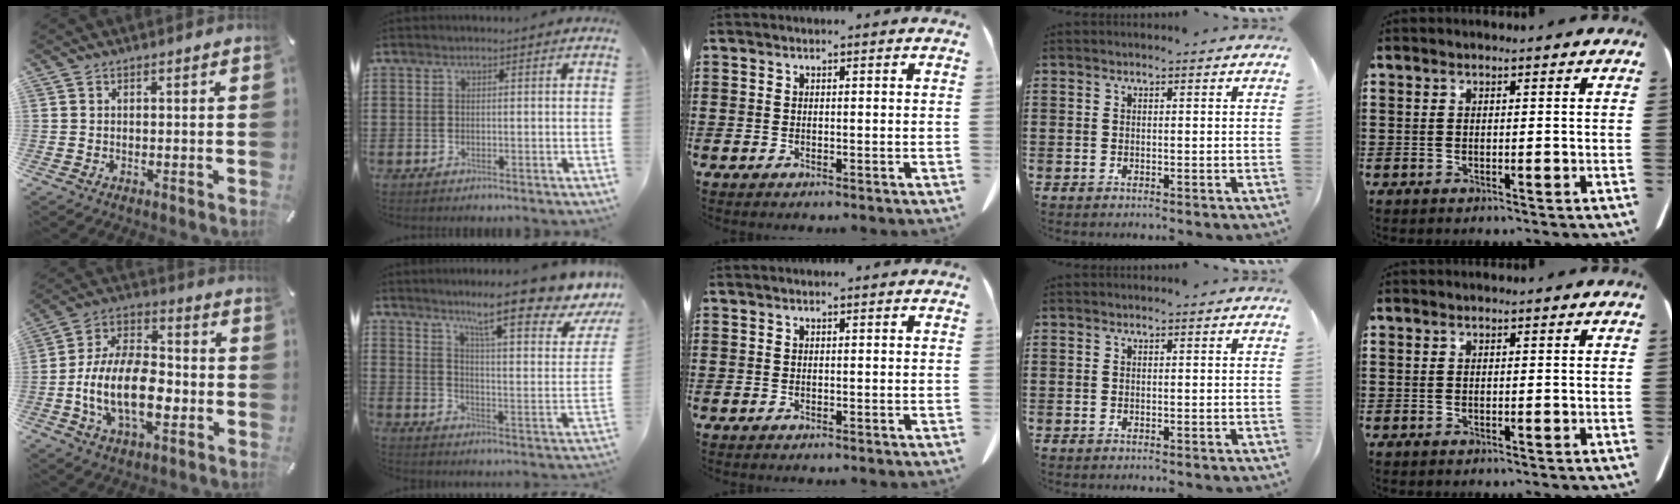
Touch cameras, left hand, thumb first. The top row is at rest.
{"thumb": {"total": 16.4, "force": [-4.5, 9.8, 12.4], "torque": [-0.263, 0.011, -0.080]}, "index": {"total": 11.8, "force": [8.8, 0.6, 7.8], "torque": [-0.137, -0.054, 0.136]}}